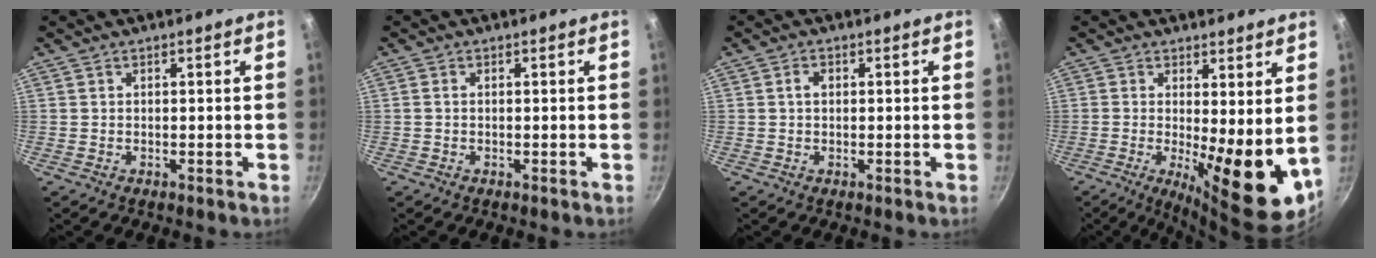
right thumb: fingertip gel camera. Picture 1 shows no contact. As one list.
[{"total": 0.6, "force": [0.0, 0.4, 0.5], "torque": [-0.010, 0.003, -0.001]}, {"total": 1.6, "force": [0.2, 1.2, 1.1], "torque": [-0.017, 0.005, 0.003]}, {"total": 12.9, "force": [0.2, 4.0, 12.2], "torque": [-0.154, -0.025, 0.008]}]